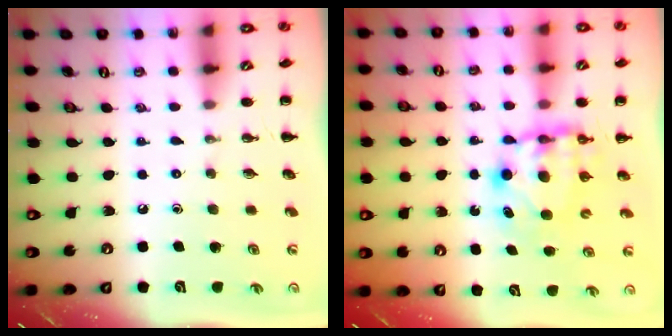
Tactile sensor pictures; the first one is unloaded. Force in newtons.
{"total": 9.9, "press": 9.8, "slide": 1.4}